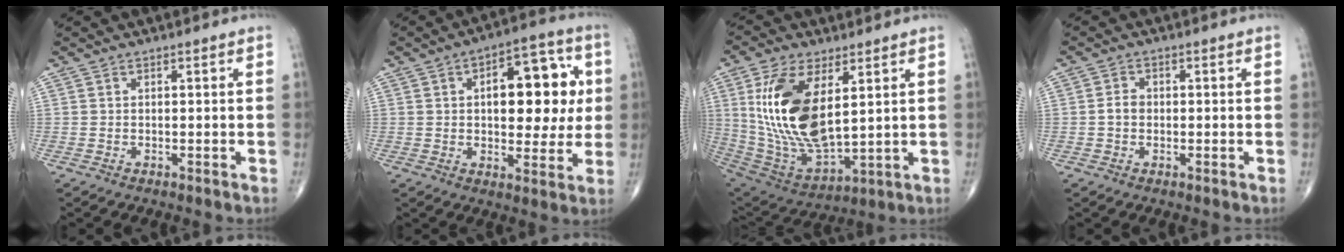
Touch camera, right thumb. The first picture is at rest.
{"total": 16.3, "force": [2.5, 8.4, 13.7], "torque": [-0.143, 0.015, 0.033]}
{"total": 19.9, "force": [5.0, 9.5, 16.7], "torque": [-0.323, -0.027, 0.107]}
{"total": 2.3, "force": [-0.3, 1.8, 1.3], "torque": [-0.018, 0.008, -0.009]}